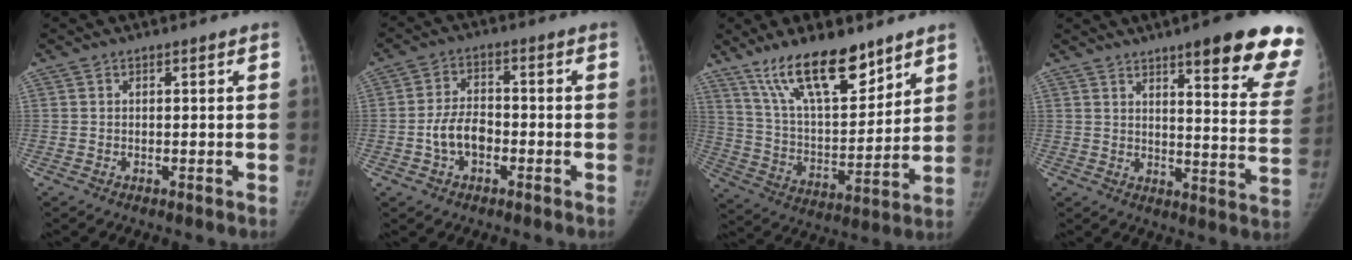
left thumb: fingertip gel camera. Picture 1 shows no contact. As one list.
[{"total": 6.6, "force": [-2.0, 4.3, 4.6], "torque": [-0.076, 0.023, -0.042]}, {"total": 18.9, "force": [13.1, 6.9, 11.7], "torque": [-0.164, -0.071, 0.239]}, {"total": 20.1, "force": [13.5, 3.4, 14.6], "torque": [-0.158, -0.063, 0.161]}]